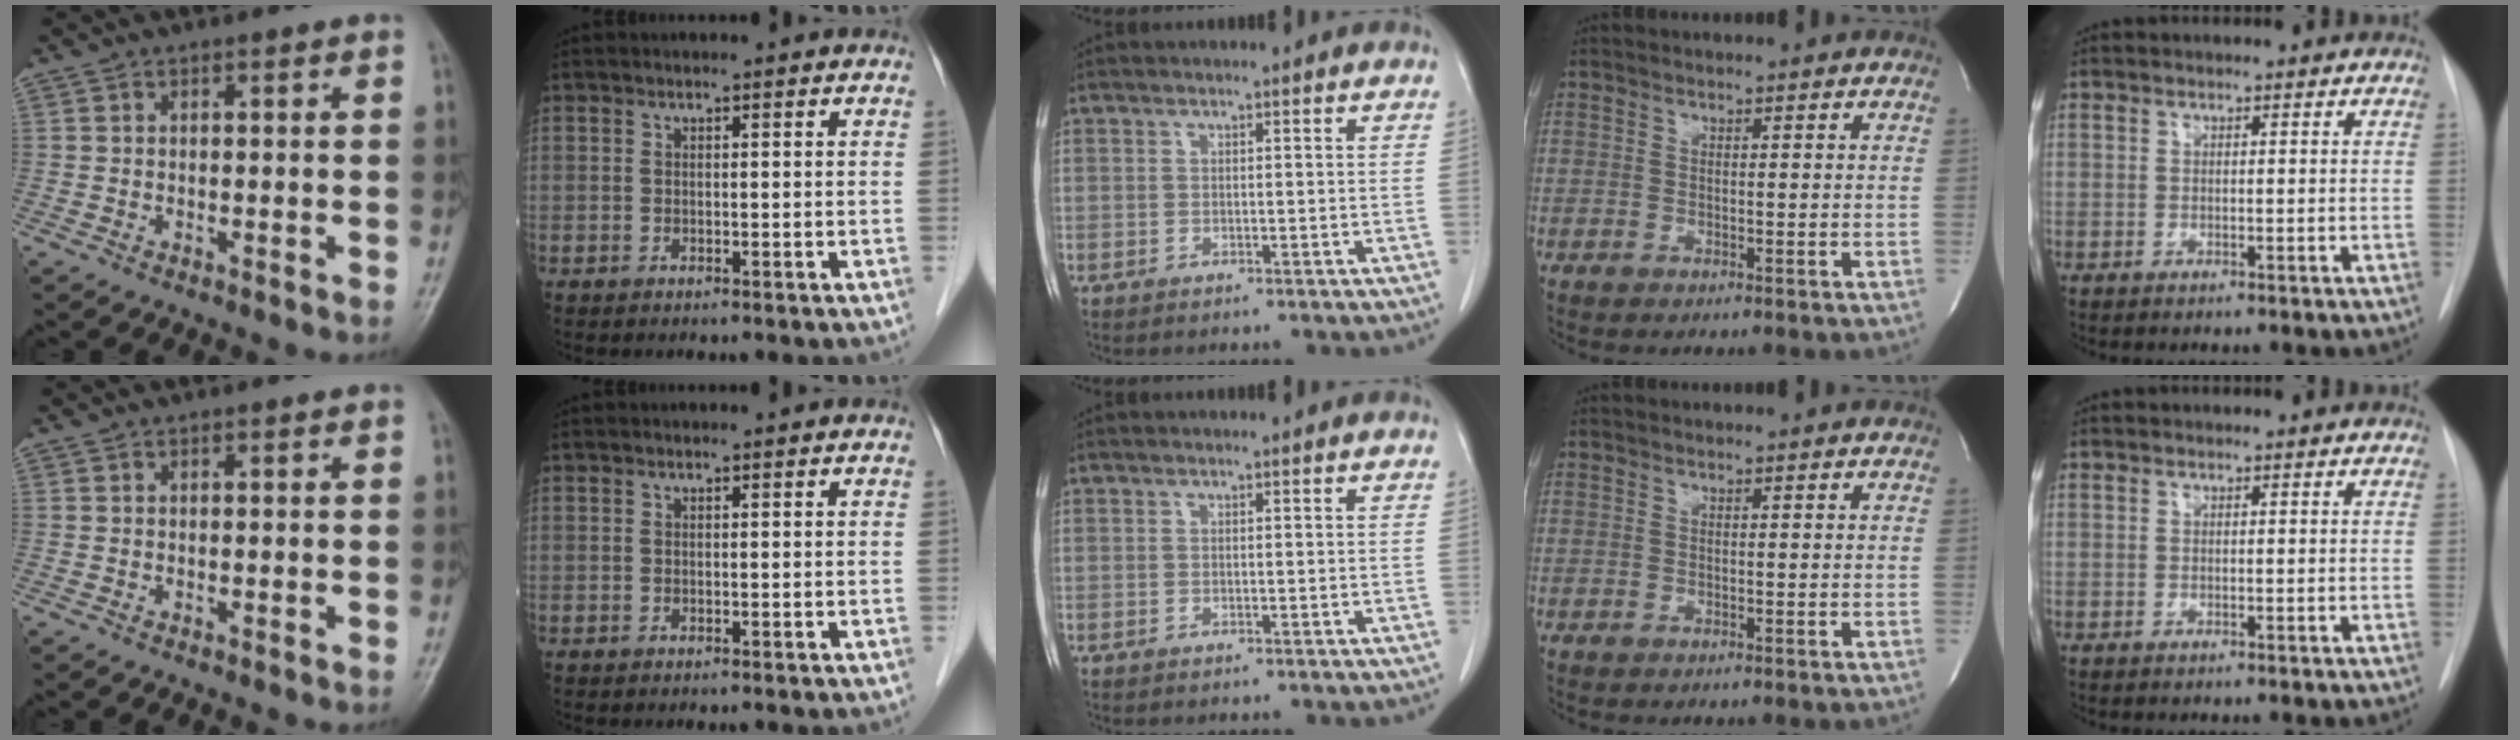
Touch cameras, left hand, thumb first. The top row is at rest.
{}